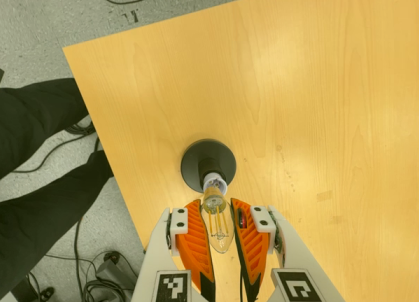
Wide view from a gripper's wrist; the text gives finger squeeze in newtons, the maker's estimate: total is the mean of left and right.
{"total": 21.5, "left": 25.5, "right": 17.5}